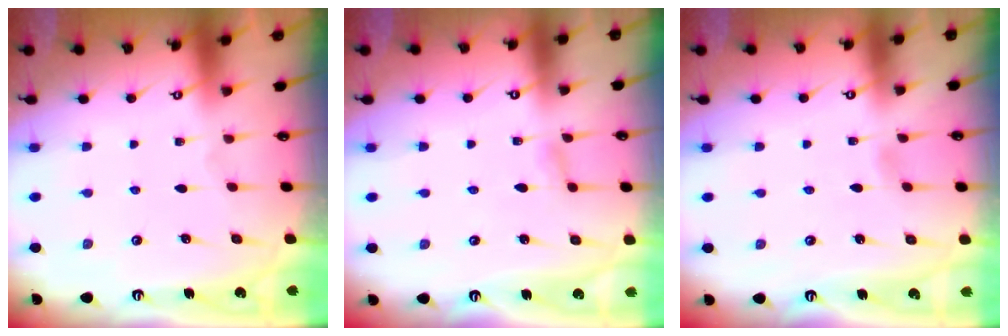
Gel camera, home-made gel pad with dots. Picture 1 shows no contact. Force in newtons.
{"total": 2.9, "press": 2.9, "slide": 0.4}
{"total": 2.1, "press": 2.1, "slide": 0.3}